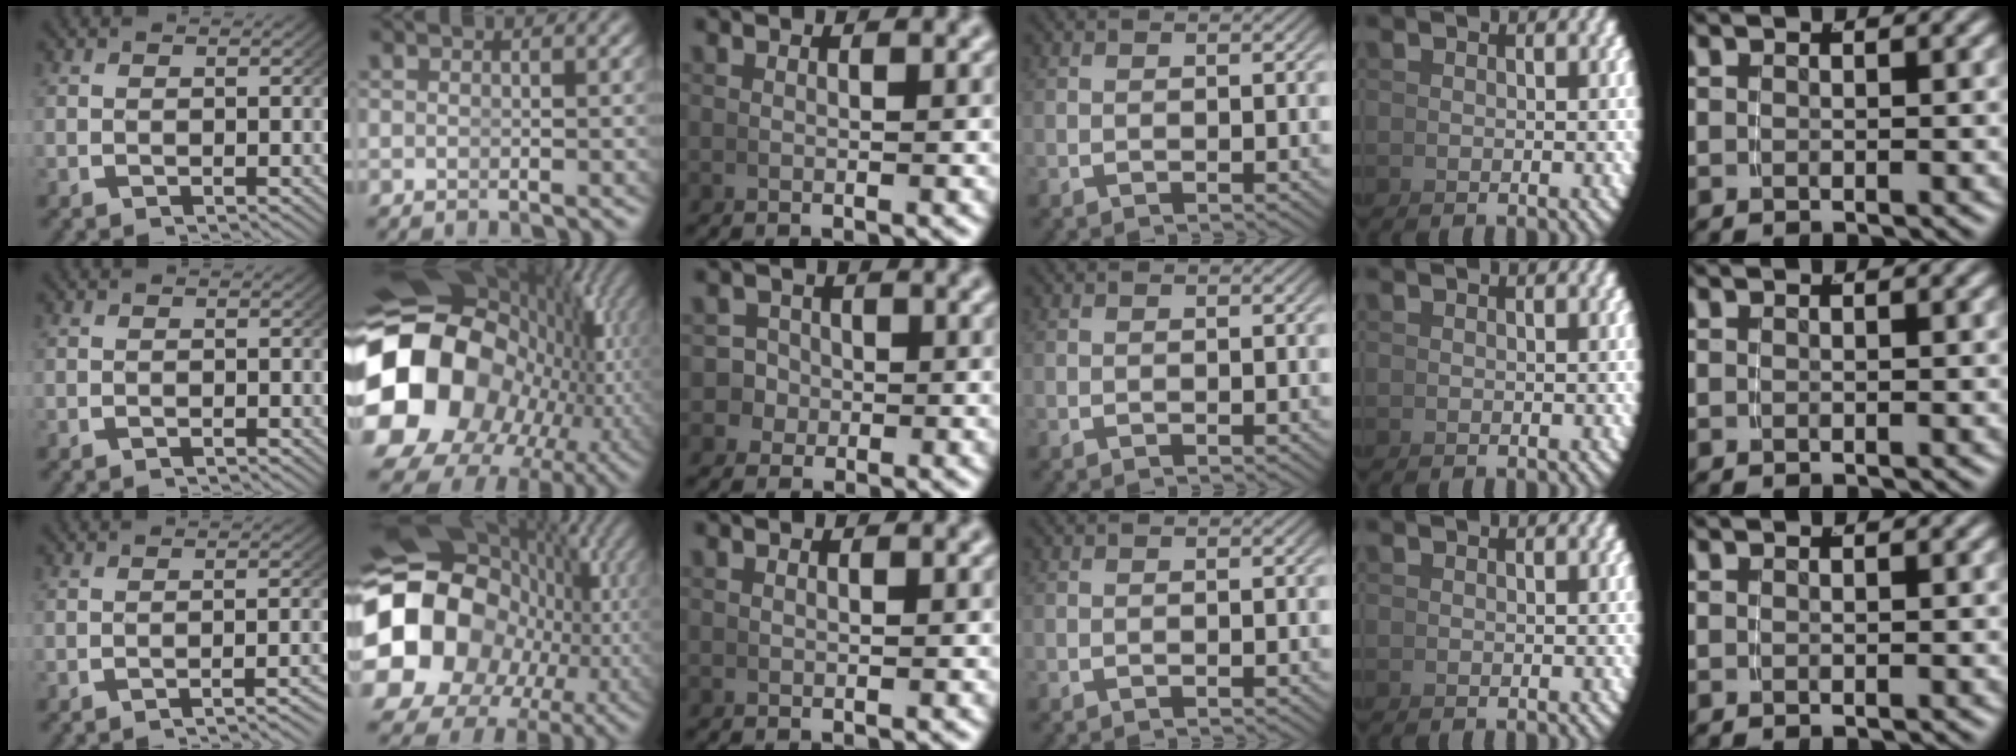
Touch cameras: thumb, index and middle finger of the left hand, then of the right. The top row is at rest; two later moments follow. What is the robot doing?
{"motion": "lift_and_place", "object": "bowl"}